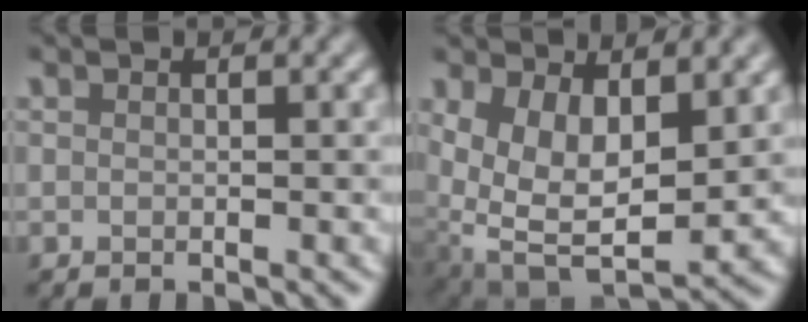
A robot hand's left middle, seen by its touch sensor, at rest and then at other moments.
{"total": 9.2, "force": [1.5, 5.4, 7.3], "torque": [-0.140, -0.025, 0.040]}